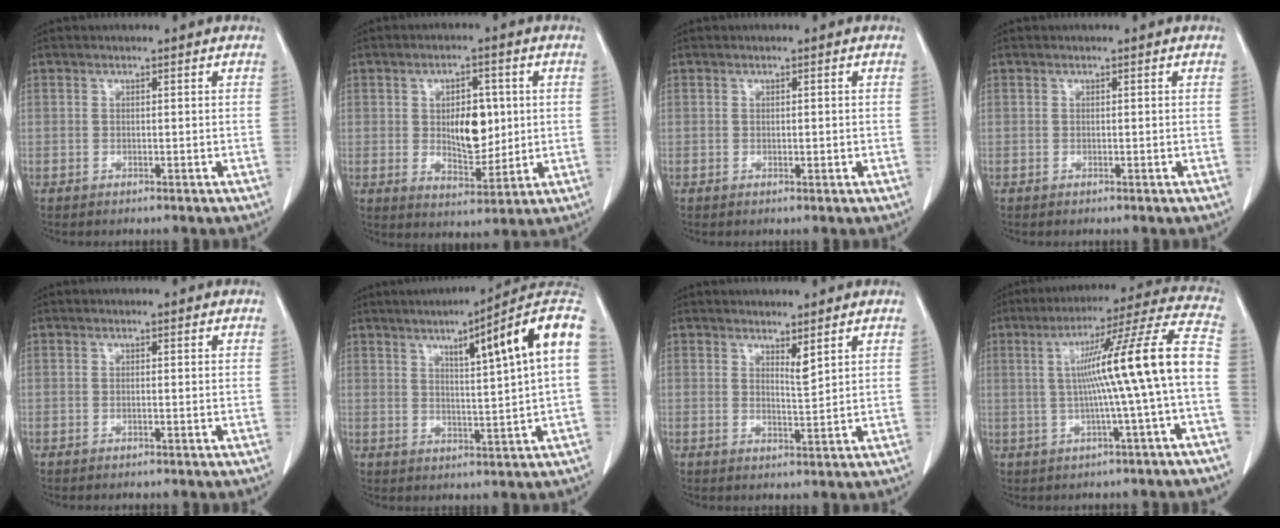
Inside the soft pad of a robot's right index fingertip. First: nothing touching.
{"total": 8.0, "force": [1.0, 3.9, 6.9], "torque": [-0.108, 0.001, 0.026]}
{"total": 0.8, "force": [0.0, 0.4, 0.7], "torque": [-0.011, -0.002, 0.002]}
{"total": 0.0}
{"total": 0.0}
{"total": 14.1, "force": [4.8, -0.6, 13.2], "torque": [-0.177, 0.020, 0.062]}
{"total": 2.2, "force": [1.6, 0.1, 1.5], "torque": [-0.032, -0.014, 0.034]}
{"total": 14.9, "force": [-0.9, -1.5, 14.8], "torque": [-0.217, 0.025, -0.015]}